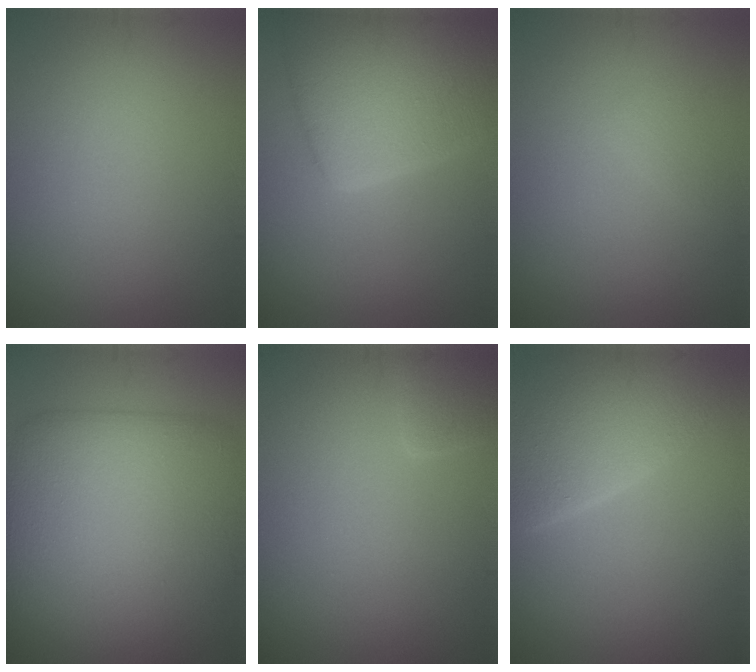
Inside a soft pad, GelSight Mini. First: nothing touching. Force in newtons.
{"total": 9.3, "press": 9.2, "slide": 0.6}
{"total": 0.9, "press": 0.9, "slide": 0.0}
{"total": 12.3, "press": 12.3, "slide": 0.5}
{"total": 1.6, "press": 1.6, "slide": 0.1}
{"total": 5.7, "press": 5.7, "slide": 0.2}